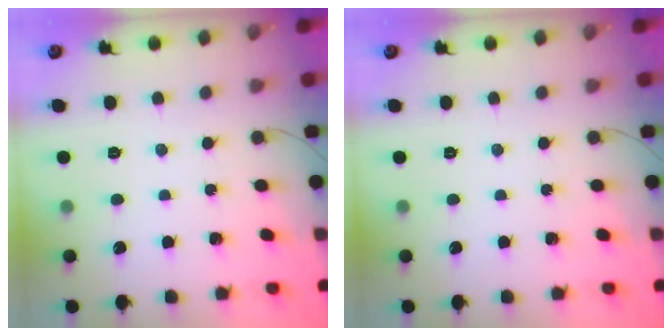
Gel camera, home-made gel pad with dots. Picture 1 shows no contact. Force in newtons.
{"total": 0.0}